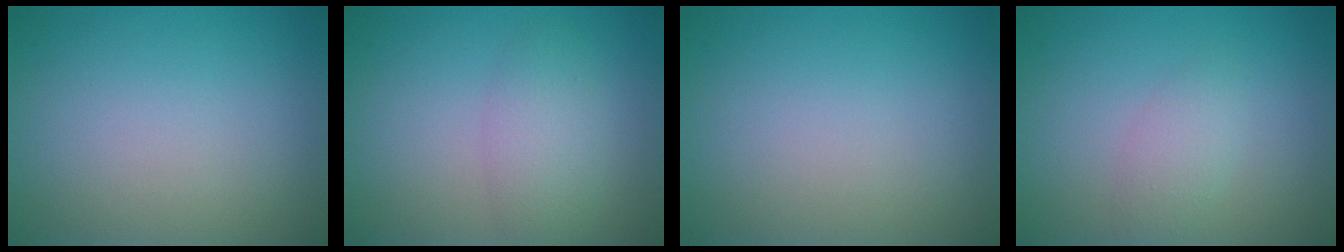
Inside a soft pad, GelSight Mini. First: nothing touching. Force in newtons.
{"total": 3.0, "press": 3.0, "slide": 0.2}
{"total": 0.0}
{"total": 1.9, "press": 1.9, "slide": 0.1}